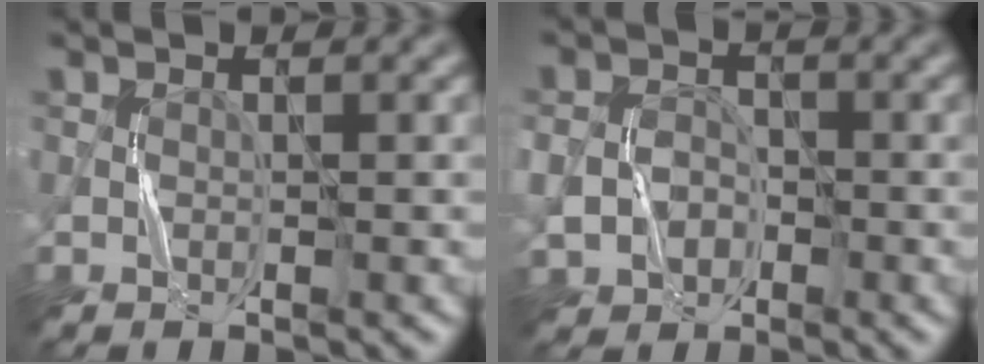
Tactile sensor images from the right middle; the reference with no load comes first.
{"total": 2.7, "force": [-0.7, 2.4, 1.1], "torque": [-0.019, -0.003, -0.015]}